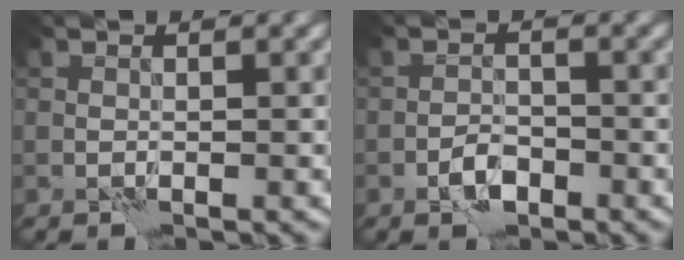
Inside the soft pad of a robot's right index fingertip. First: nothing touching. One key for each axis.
{"total": 2.3, "fx": -1.5, "fy": 1.1, "fz": 1.3, "tx": -0.020, "ty": 0.006, "tz": -0.030}